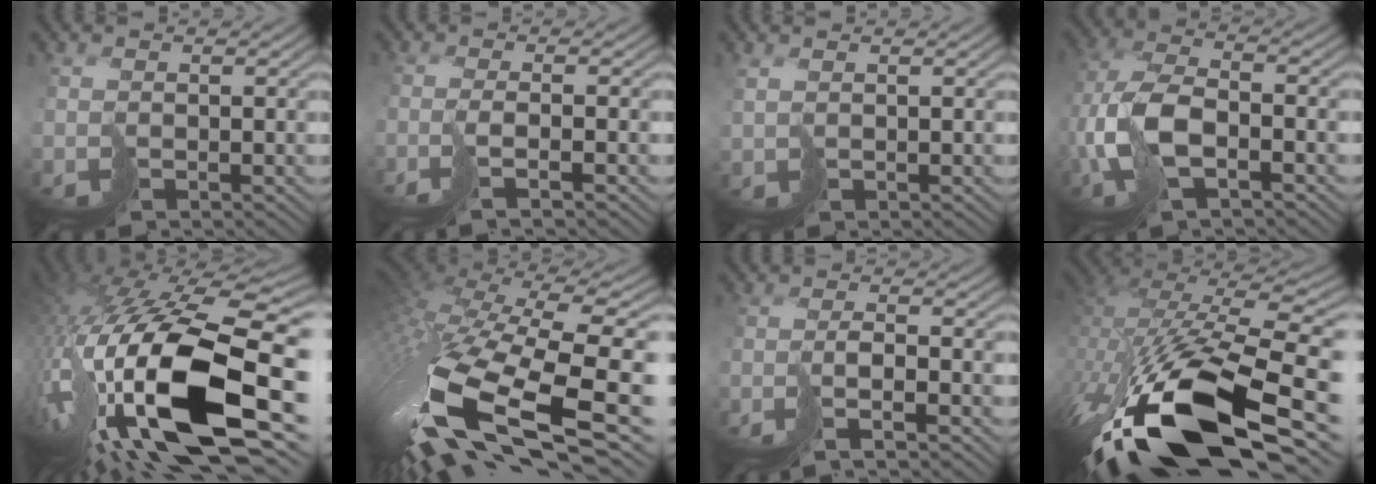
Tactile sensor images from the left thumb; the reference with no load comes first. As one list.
[{"total": 2.4, "force": [-1.0, -0.3, 2.2], "torque": [-0.020, 0.006, -0.033]}, {"total": 1.4, "force": [1.0, 0.5, 0.8], "torque": [-0.027, -0.004, 0.019]}, {"total": 9.2, "force": [-2.2, 4.5, 7.7], "torque": [-0.186, -0.005, -0.054]}, {"total": 20.0, "force": [-3.8, 8.5, 17.7], "torque": [-0.372, -0.041, -0.062]}, {"total": 16.4, "force": [-3.3, 7.1, 14.4], "torque": [-0.349, -0.048, -0.031]}, {"total": 3.7, "force": [-2.6, -0.1, 2.7], "torque": [-0.032, 0.007, -0.055]}, {"total": 17.5, "force": [-7.1, 8.3, 13.7], "torque": [-0.294, -0.052, -0.098]}]